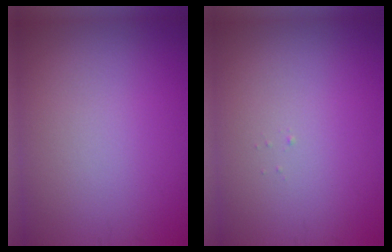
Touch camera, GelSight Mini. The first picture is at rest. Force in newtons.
{"total": 0.0}